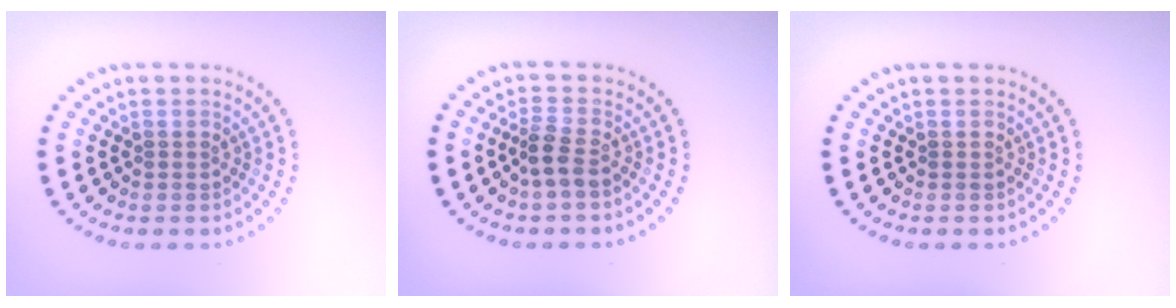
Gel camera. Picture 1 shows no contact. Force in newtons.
{"total": 2.1, "press": 1.6, "slide": 1.3}
{"total": 0.0}